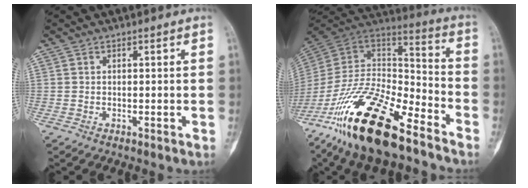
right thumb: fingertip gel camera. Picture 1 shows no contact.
{"total": 26.8, "force": [-17.3, 9.6, 18.1], "torque": [-0.350, 0.053, -0.309]}